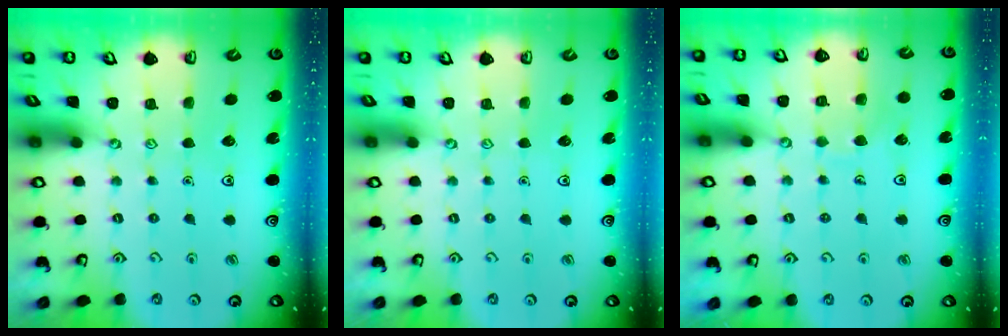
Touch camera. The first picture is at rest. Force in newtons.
{"total": 0.0}
{"total": 5.4, "press": 5.3, "slide": 0.5}